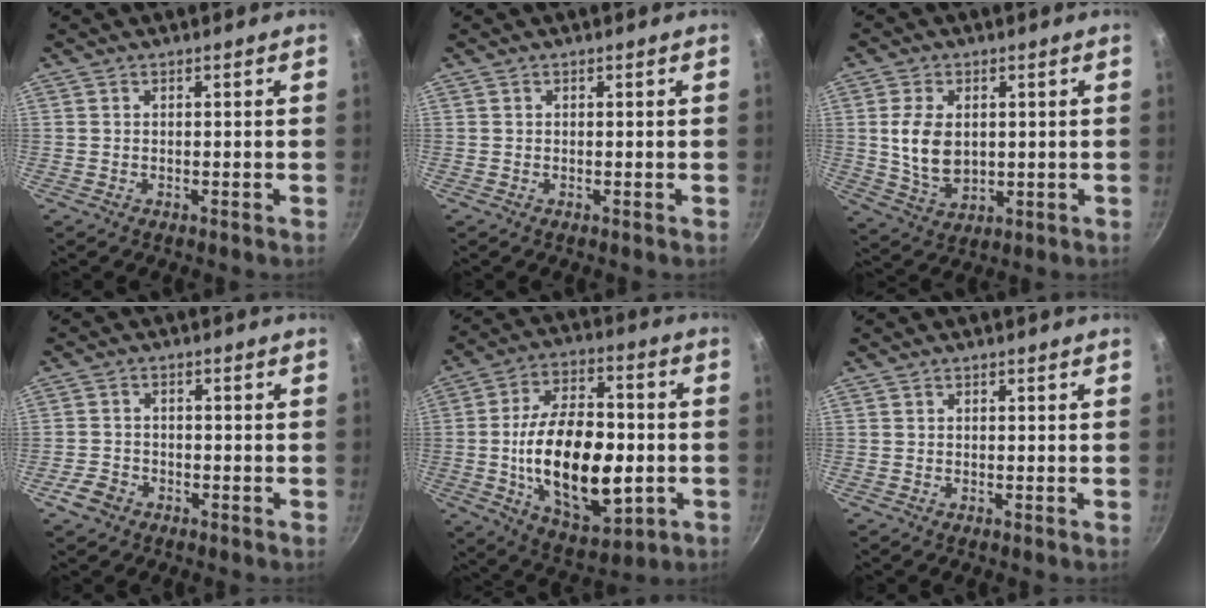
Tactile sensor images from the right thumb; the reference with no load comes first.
{"total": 0.0}
{"total": 9.3, "force": [1.0, 6.0, 6.9], "torque": [-0.124, -0.011, 0.031]}
{"total": 3.9, "force": [-2.3, 2.8, 1.5], "torque": [-0.028, 0.024, -0.042]}
{"total": 23.5, "force": [-3.1, 13.0, 19.3], "torque": [-0.305, 0.018, -0.035]}
{"total": 0.0}